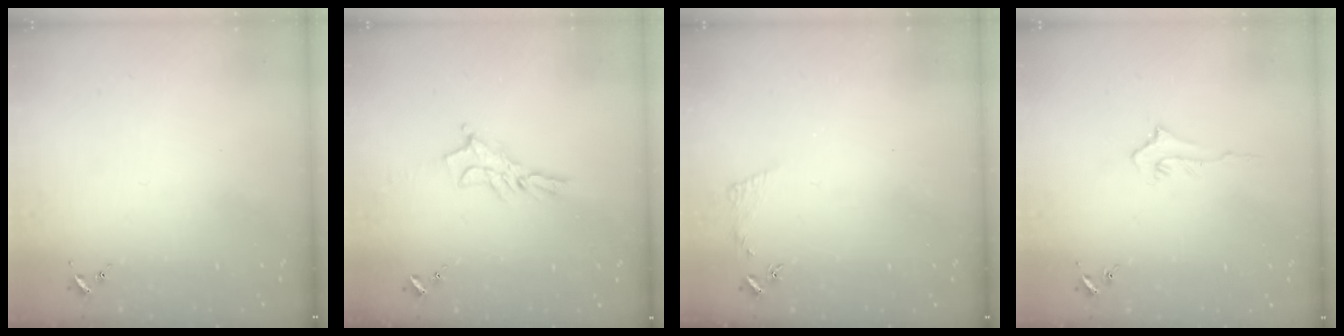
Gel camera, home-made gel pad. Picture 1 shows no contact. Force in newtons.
{"total": 10.3, "press": 10.3, "slide": 0.7}
{"total": 3.8, "press": 3.7, "slide": 0.8}
{"total": 3.9, "press": 3.9, "slide": 0.7}